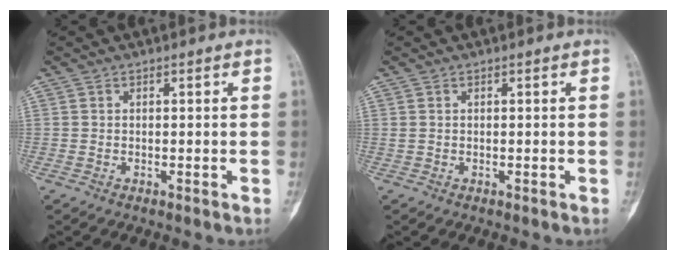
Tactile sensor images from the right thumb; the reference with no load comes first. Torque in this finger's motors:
{"motor_torque": [0.00, 0.00, 0.02, -0.02, 0.03]}